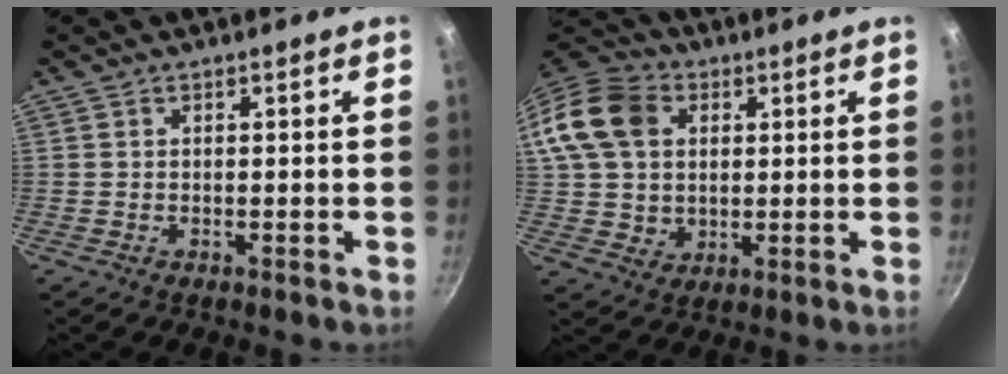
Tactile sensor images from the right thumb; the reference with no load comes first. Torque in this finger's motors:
{"motor_torque": [-0.82, 1.16, 0.21, -0.15, 0.14]}